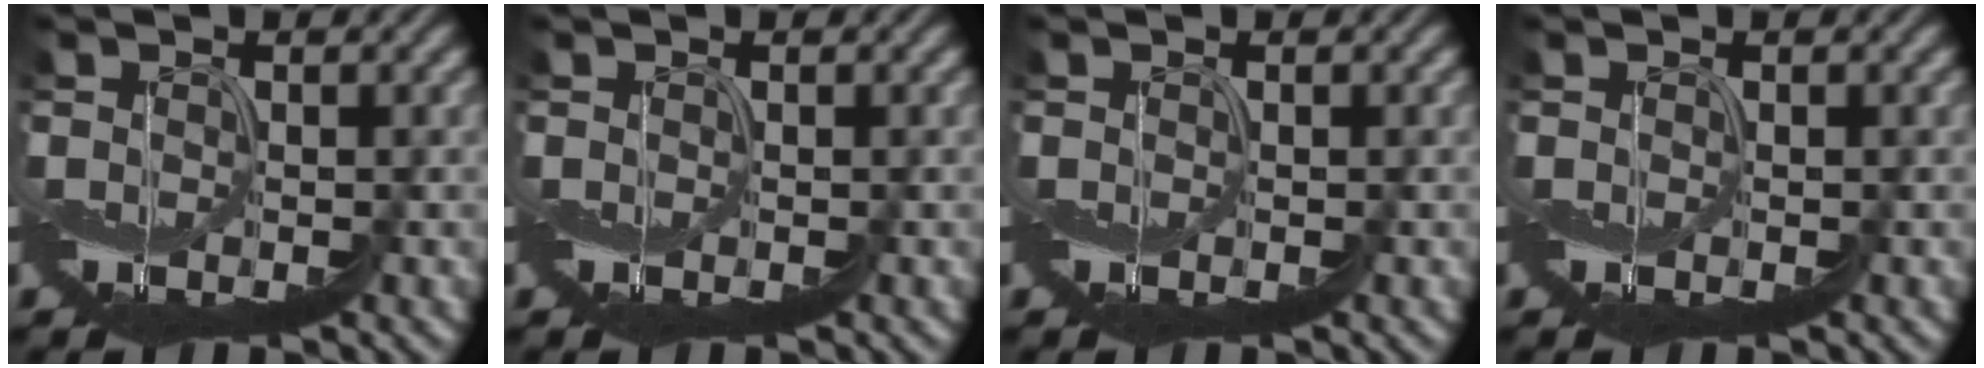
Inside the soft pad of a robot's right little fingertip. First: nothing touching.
{"total": 0.0}
{"total": 0.0}
{"total": 0.0}